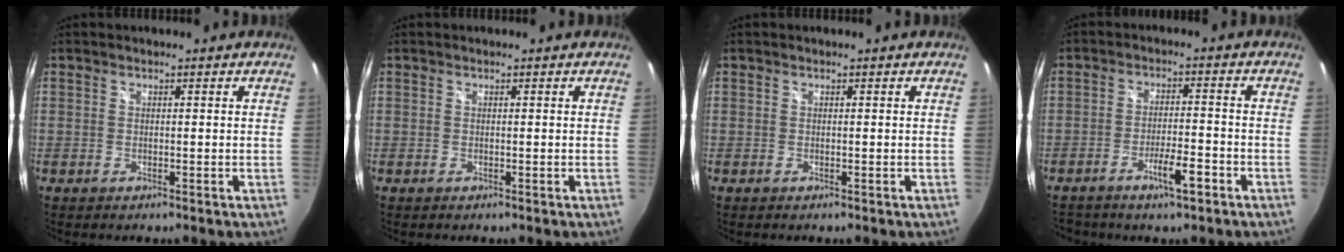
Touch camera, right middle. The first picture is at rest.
{"total": 0.0}
{"total": 0.0}
{"total": 5.3, "force": [-3.6, 1.1, 3.8], "torque": [-0.075, -0.001, -0.058]}